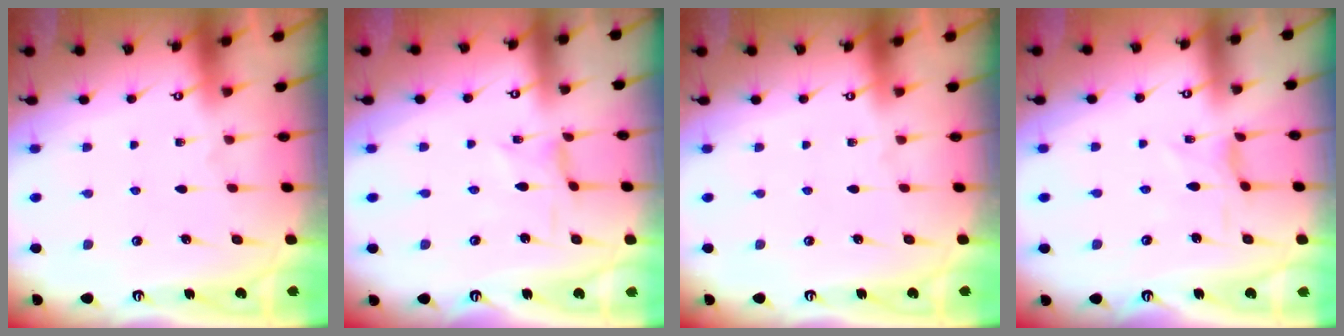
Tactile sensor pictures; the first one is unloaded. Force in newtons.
{"total": 0.0}
{"total": 0.0}
{"total": 0.9, "press": 0.9, "slide": 0.2}